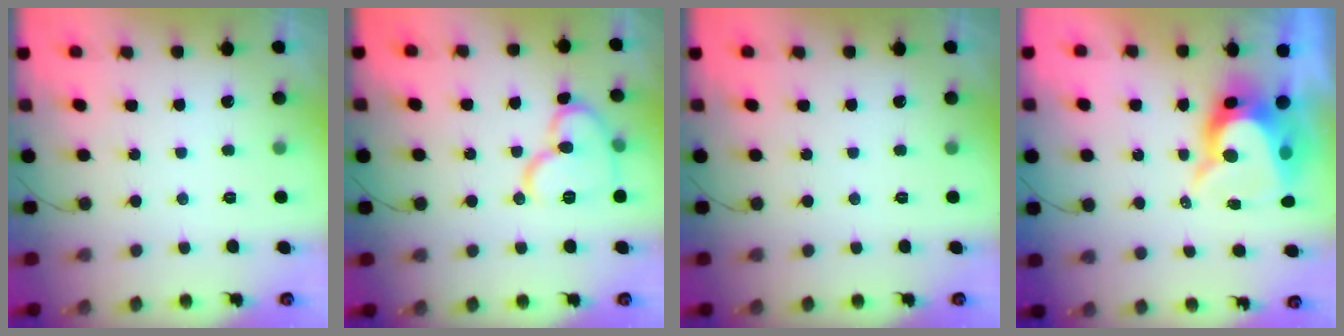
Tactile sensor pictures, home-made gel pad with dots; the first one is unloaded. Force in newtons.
{"total": 12.8, "press": 12.8, "slide": 0.6}
{"total": 0.0}
{"total": 10.7, "press": 10.6, "slide": 0.7}